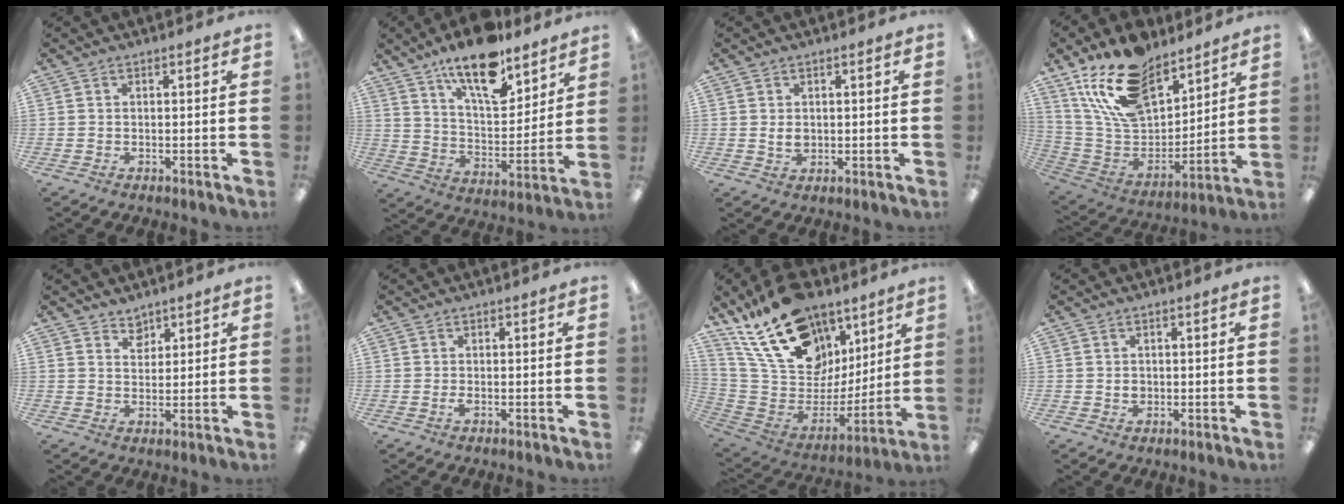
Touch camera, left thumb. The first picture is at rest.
{"total": 16.3, "force": [12.2, 5.9, 9.1], "torque": [-0.152, -0.068, 0.210]}
{"total": 2.4, "force": [0.3, 1.7, 1.6], "torque": [-0.033, 0.004, 0.005]}
{"total": 19.0, "force": [13.9, 9.4, 8.9], "torque": [-0.181, -0.074, 0.254]}
{"total": 3.6, "force": [3.1, 1.9, 0.3], "torque": [0.003, -0.018, 0.056]}
{"total": 0.8, "force": [-0.2, 0.3, 0.7], "torque": [-0.013, 0.000, -0.003]}
{"total": 23.4, "force": [14.5, 14.5, 11.3], "torque": [-0.204, -0.090, 0.276]}
{"total": 1.6, "force": [0.2, 1.3, 0.8], "torque": [-0.016, 0.004, 0.004]}